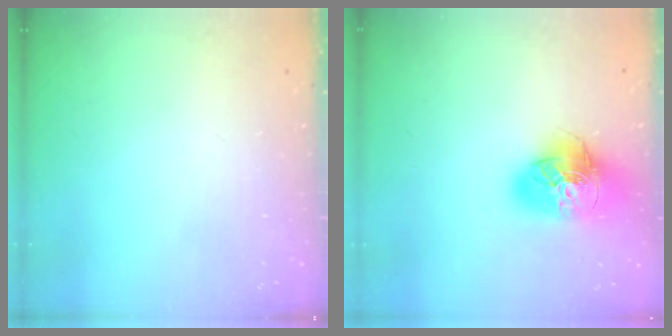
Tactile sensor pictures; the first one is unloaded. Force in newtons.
{"total": 21.8, "press": 21.6, "slide": 2.6}